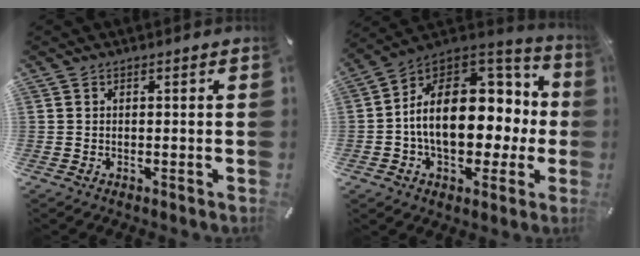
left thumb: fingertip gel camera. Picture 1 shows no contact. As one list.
[{"total": 19.3, "force": [0.4, 13.2, 14.1], "torque": [-0.238, -0.005, 0.013]}]